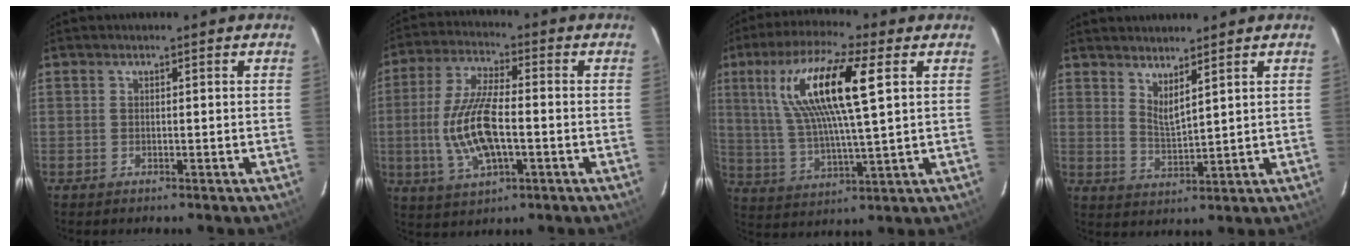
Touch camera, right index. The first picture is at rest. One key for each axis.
{"total": 13.4, "fx": -2.2, "fy": 5.0, "fz": 12.3, "tx": -0.258, "ty": -0.001, "tz": -0.038}
{"total": 16.7, "fx": 5.6, "fy": 3.0, "fz": 15.4, "tx": -0.294, "ty": 0.013, "tz": 0.109}
{"total": 4.3, "fx": 3.5, "fy": 0.4, "fz": 2.6, "tx": -0.046, "ty": -0.011, "tz": 0.059}